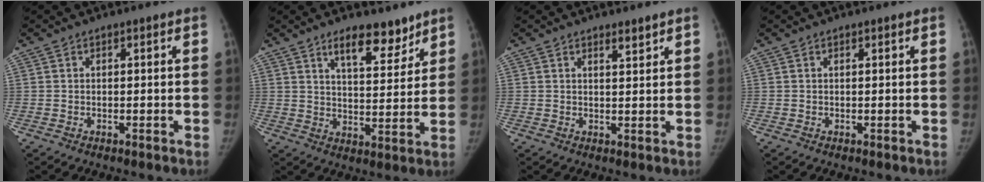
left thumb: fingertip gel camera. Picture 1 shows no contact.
{"total": 9.2, "force": [6.6, 3.7, 5.2], "torque": [-0.053, -0.047, 0.107]}
{"total": 1.9, "force": [1.6, 0.3, 0.9], "torque": [-0.011, -0.014, 0.027]}
{"total": 0.0}